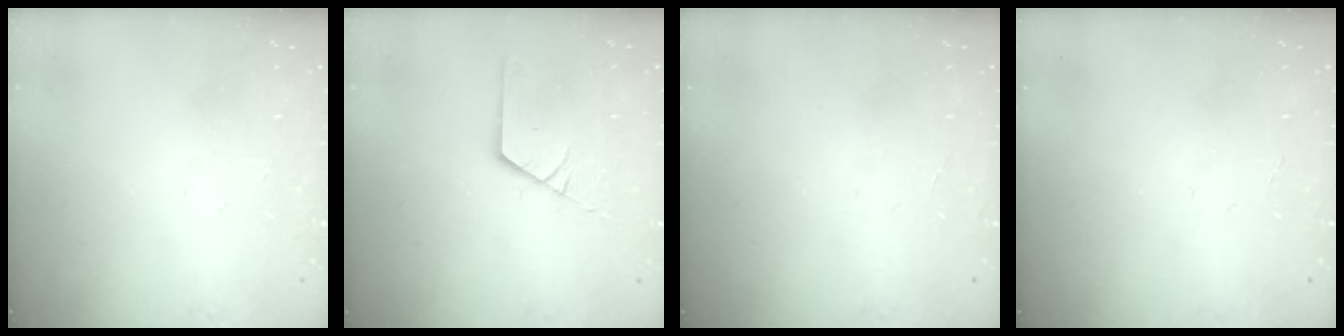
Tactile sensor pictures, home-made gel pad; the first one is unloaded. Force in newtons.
{"total": 2.7, "press": 2.7, "slide": 0.1}
{"total": 0.0}
{"total": 0.0}